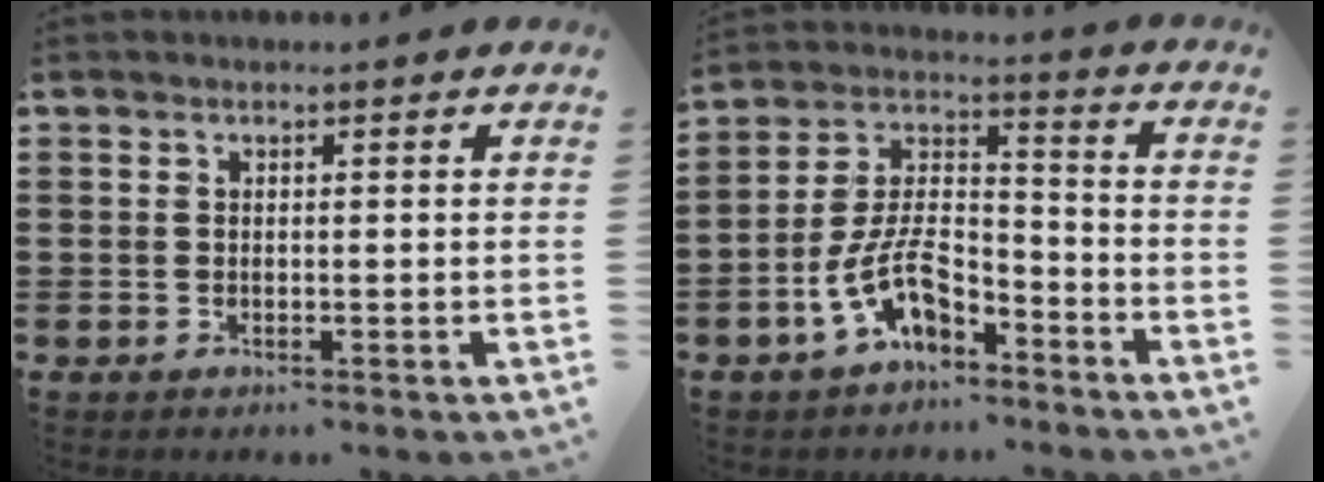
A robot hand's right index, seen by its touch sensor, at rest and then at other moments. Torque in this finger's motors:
{"motor_torque": [1.51, 0.63, 0.49, 0.21]}